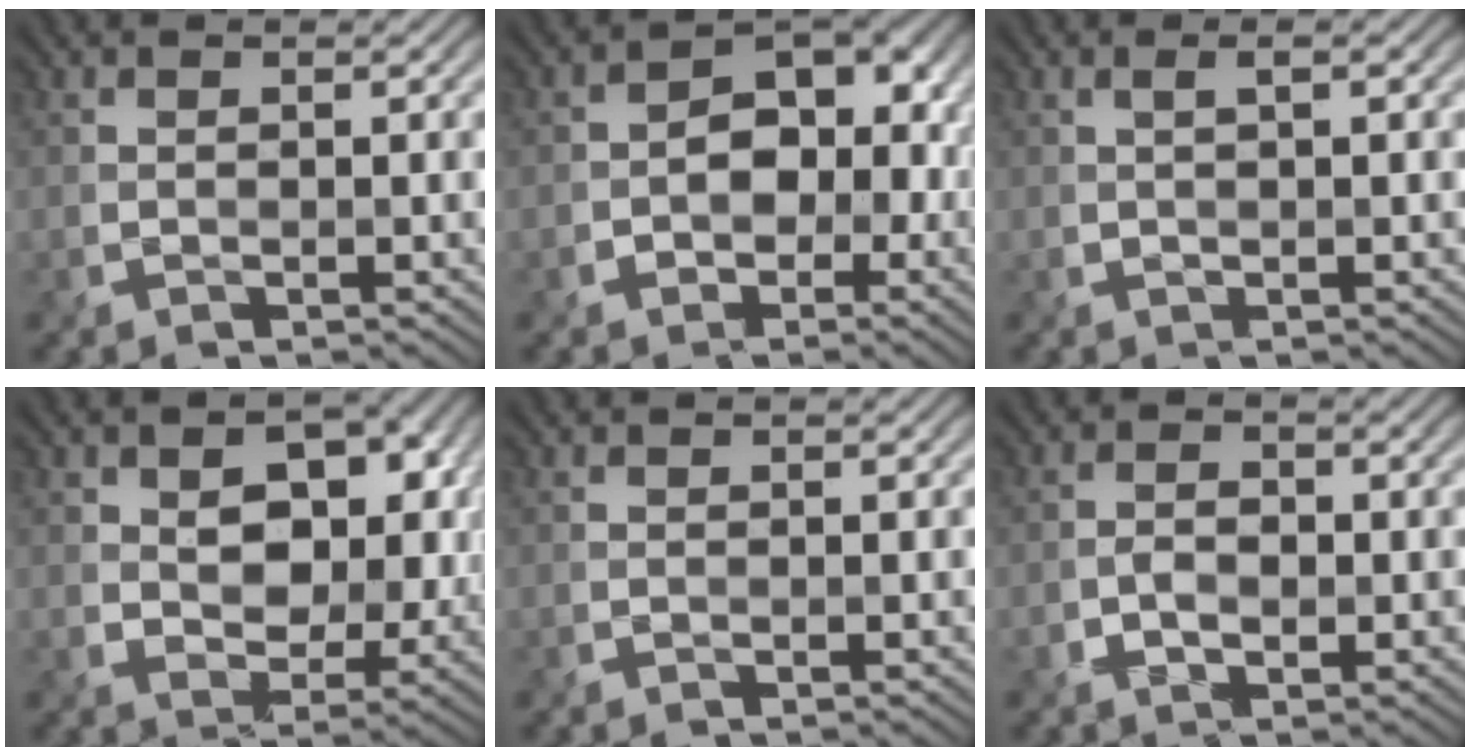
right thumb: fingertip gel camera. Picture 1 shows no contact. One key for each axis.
{"total": 6.9, "fx": -1.2, "fy": 5.1, "fz": 4.5, "tx": -0.049, "ty": 0.005, "tz": -0.029}
{"total": 1.3, "fx": 0.4, "fy": 0.2, "fz": 1.2, "tx": -0.021, "ty": 0.000, "tz": 0.008}
{"total": 10.0, "fx": 2.0, "fy": 7.0, "fz": 6.9, "tx": -0.105, "ty": -0.010, "tz": 0.030}
{"total": 0.0}
{"total": 2.0, "fx": -0.8, "fy": 1.3, "fz": 1.2, "tx": -0.019, "ty": -0.003, "tz": -0.017}